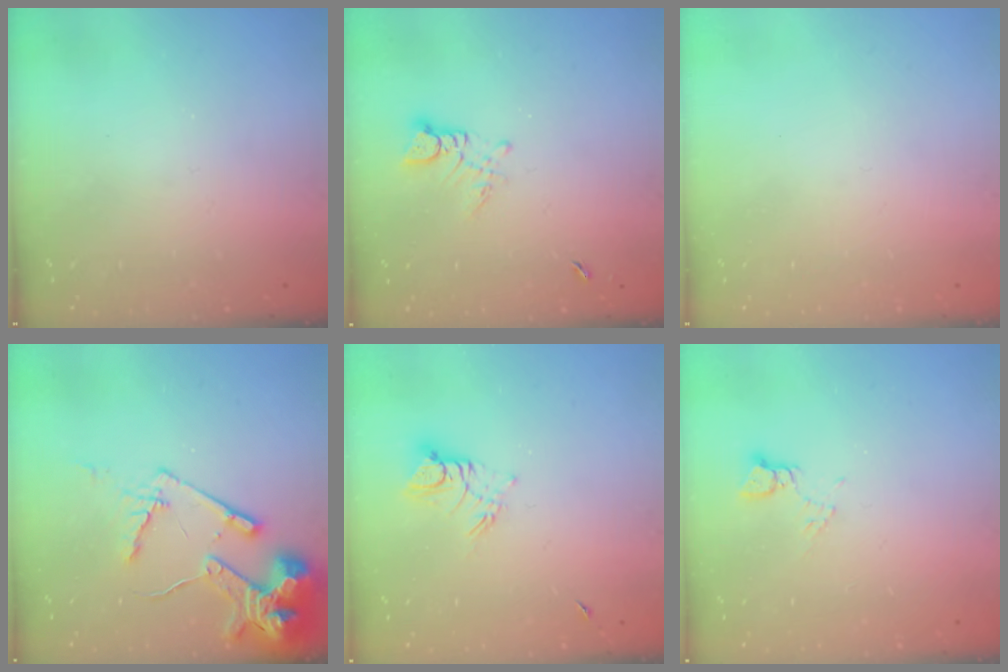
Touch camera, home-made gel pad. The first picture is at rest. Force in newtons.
{"total": 3.2, "press": 3.2, "slide": 0.3}
{"total": 0.0}
{"total": 15.7, "press": 15.6, "slide": 1.7}
{"total": 7.3, "press": 7.3, "slide": 0.6}
{"total": 2.5, "press": 2.5, "slide": 0.3}